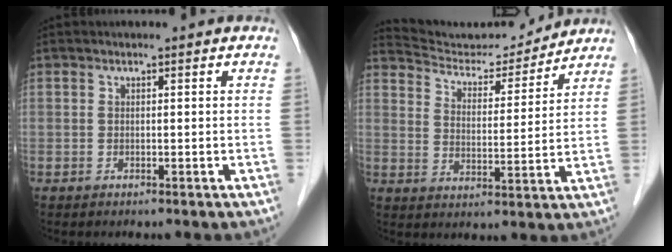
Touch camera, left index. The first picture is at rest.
{"total": 11.7, "force": [11.6, 1.2, 1.4], "torque": [-0.026, 0.000, 0.186]}